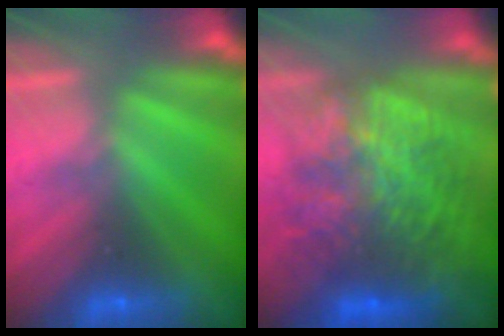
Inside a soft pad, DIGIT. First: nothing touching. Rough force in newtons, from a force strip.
{"total": 7.5}